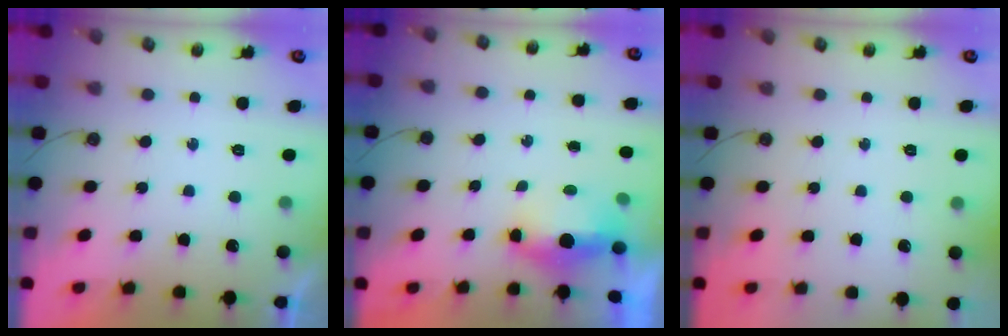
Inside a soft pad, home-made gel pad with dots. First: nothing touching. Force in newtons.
{"total": 5.0, "press": 4.8, "slide": 1.3}
{"total": 0.0}